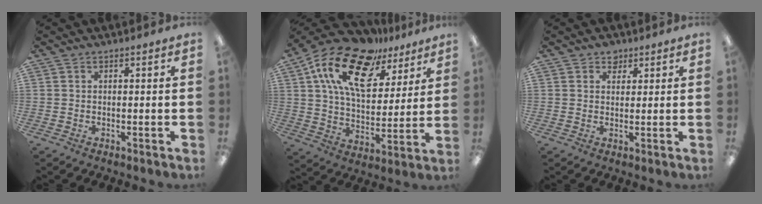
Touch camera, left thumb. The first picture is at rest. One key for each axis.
{"total": 19.9, "fx": 11.8, "fy": 10.2, "fz": 12.3, "tx": -0.234, "ty": -0.055, "tz": 0.211}
{"total": 2.5, "fx": 1.8, "fy": 1.7, "fz": 0.5, "tx": 0.004, "ty": -0.007, "tz": 0.030}